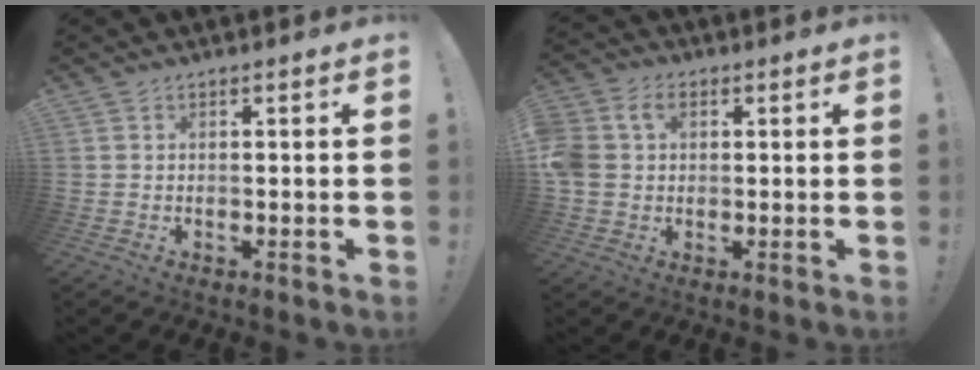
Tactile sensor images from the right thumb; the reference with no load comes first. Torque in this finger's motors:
{"motor_torque": [2.35, 2.66, 2.63, 0.14, 0.61]}